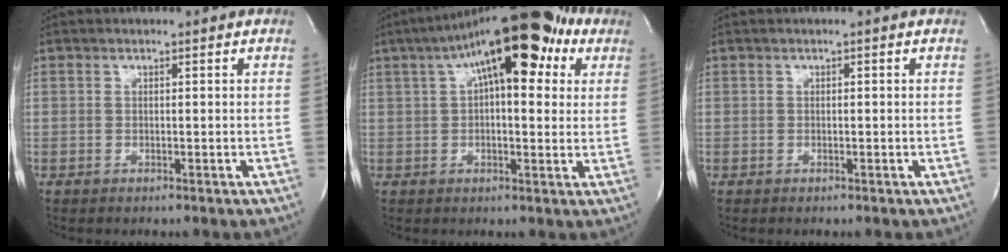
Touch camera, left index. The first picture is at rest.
{"total": 19.7, "force": [9.1, 6.7, 16.1], "torque": [-0.272, 0.059, 0.133]}
{"total": 0.0}